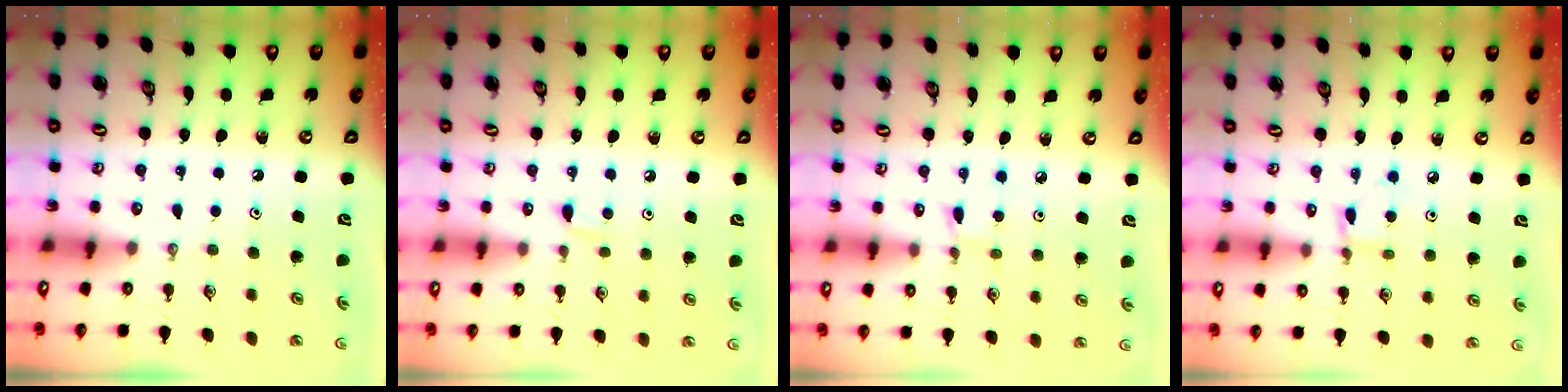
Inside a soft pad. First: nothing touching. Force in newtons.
{"total": 4.4, "press": 4.3, "slide": 0.6}
{"total": 2.4, "press": 2.4, "slide": 0.3}
{"total": 4.0, "press": 4.0, "slide": 0.6}